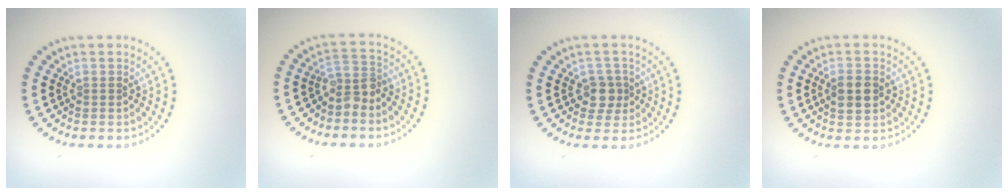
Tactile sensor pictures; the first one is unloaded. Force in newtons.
{"total": 2.3, "press": 1.9, "slide": 1.4}
{"total": 1.9, "press": 1.7, "slide": 0.9}
{"total": 2.9, "press": 2.9, "slide": 0.0}